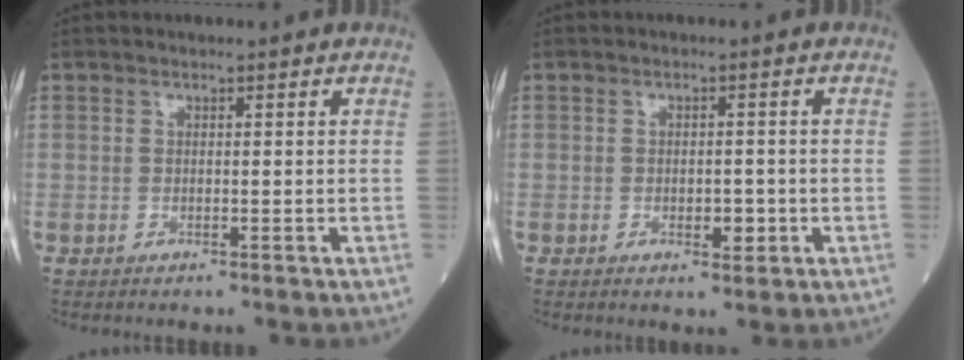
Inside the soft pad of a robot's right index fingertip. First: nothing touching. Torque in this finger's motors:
{"motor_torque": [-0.11, -0.07, 0.02, 0.00]}